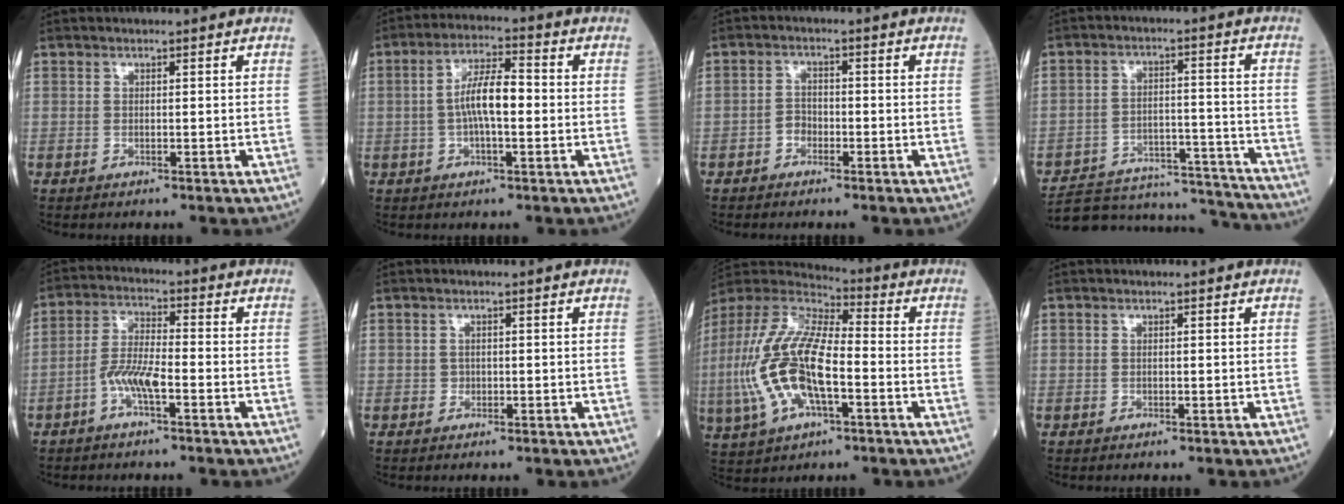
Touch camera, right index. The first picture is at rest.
{"total": 7.2, "force": [-0.4, 1.9, 7.0], "torque": [-0.135, 0.016, -0.011]}
{"total": 2.1, "force": [-1.3, 1.5, 0.8], "torque": [-0.007, 0.008, -0.027]}
{"total": 19.1, "force": [-18.6, 3.1, 3.4], "torque": [-0.066, 0.023, -0.260]}
{"total": 5.8, "force": [-2.5, 1.1, 5.1], "torque": [-0.110, 0.009, -0.051]}
{"total": 0.6, "force": [-0.3, 0.6, 0.0], "torque": [0.006, 0.005, -0.007]}
{"total": 17.7, "force": [-3.4, 6.7, 16.1], "torque": [-0.359, 0.001, -0.066]}
{"total": 0.0}